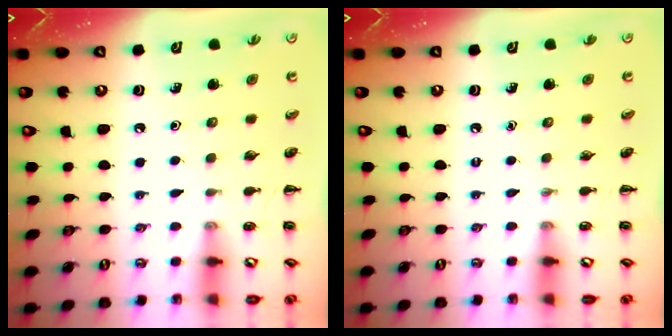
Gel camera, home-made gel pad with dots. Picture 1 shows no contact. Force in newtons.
{"total": 0.0}